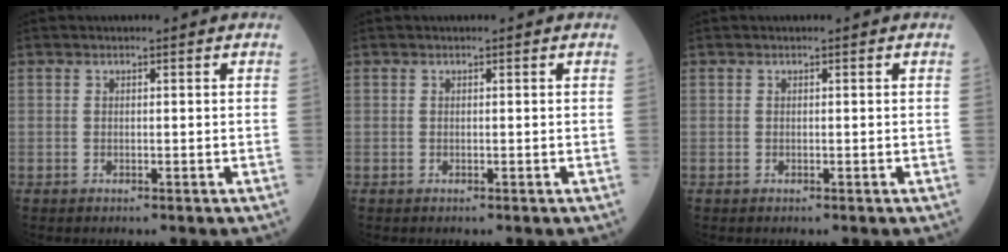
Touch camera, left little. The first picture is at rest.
{"total": 0.0}
{"total": 0.0}